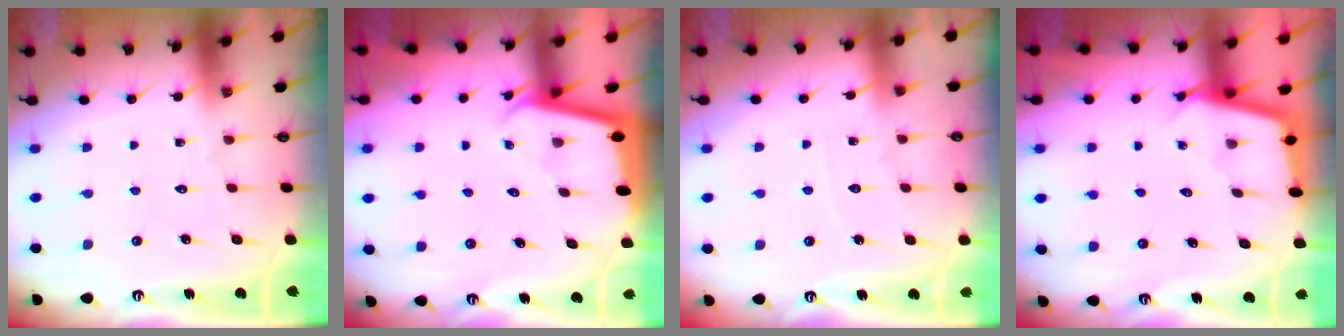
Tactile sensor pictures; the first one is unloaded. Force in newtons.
{"total": 2.7, "press": 2.7, "slide": 0.1}
{"total": 4.0, "press": 3.9, "slide": 0.5}
{"total": 2.3, "press": 2.3, "slide": 0.2}